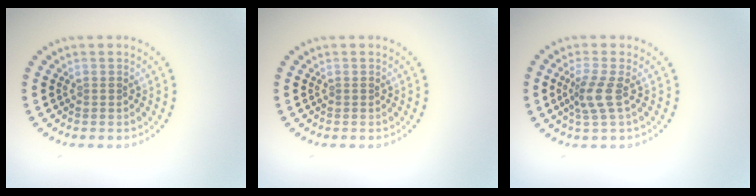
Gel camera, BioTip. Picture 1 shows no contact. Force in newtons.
{"total": 0.0}
{"total": 2.4, "press": 1.9, "slide": 1.6}